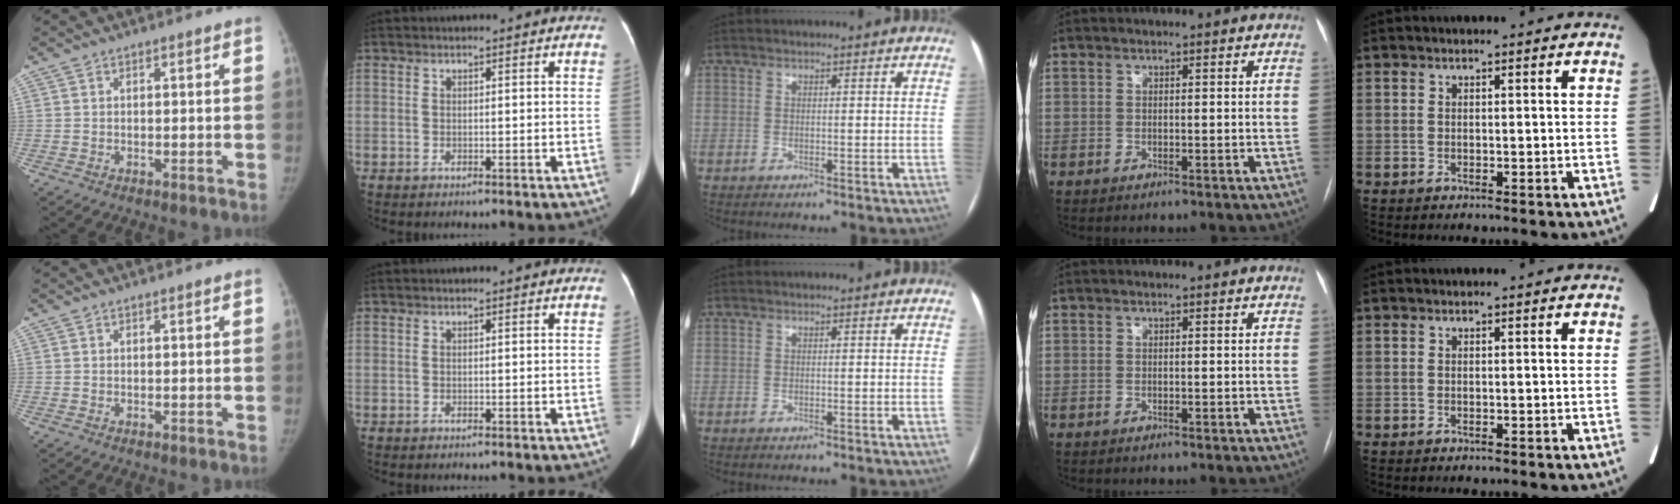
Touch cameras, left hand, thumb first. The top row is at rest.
{}